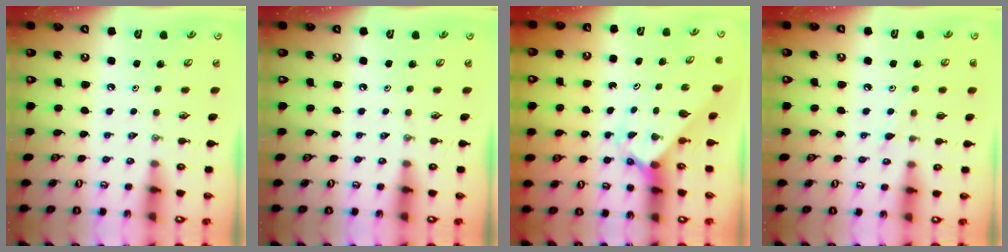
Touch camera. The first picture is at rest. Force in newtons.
{"total": 0.0}
{"total": 2.2, "press": 2.2, "slide": 0.2}
{"total": 5.9, "press": 5.8, "slide": 0.7}